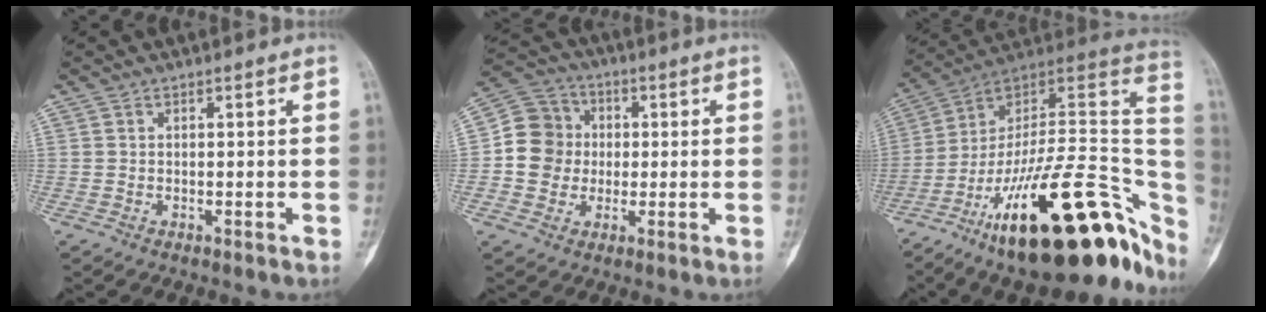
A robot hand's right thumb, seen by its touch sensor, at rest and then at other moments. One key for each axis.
{"total": 10.0, "fx": -0.2, "fy": 9.4, "fz": 3.6, "tx": -0.033, "ty": 0.024, "tz": -0.013}
{"total": 36.4, "fx": -16.5, "fy": 13.1, "fz": 29.7, "tx": -0.347, "ty": 0.077, "tz": -0.258}